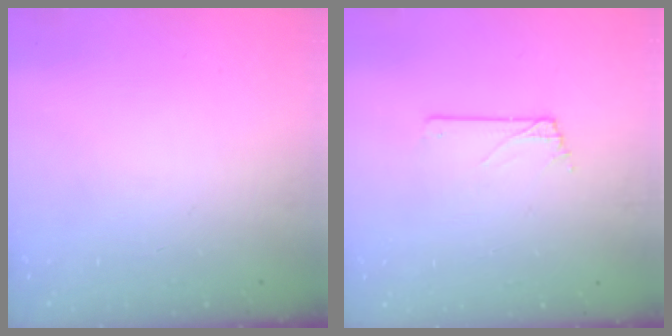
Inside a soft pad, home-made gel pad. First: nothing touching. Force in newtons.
{"total": 0.0}